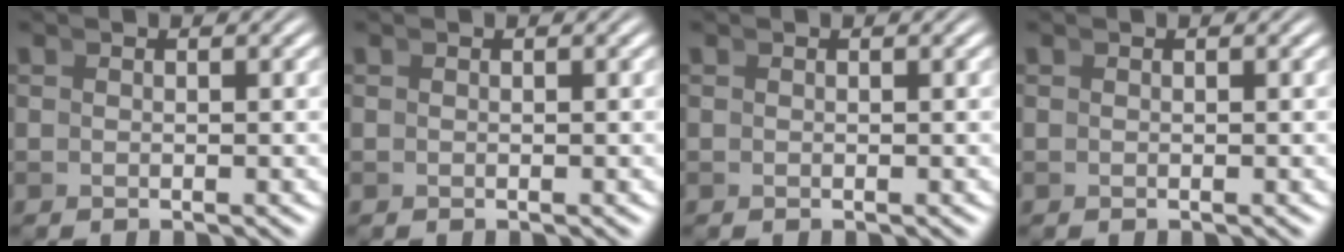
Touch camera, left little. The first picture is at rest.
{"total": 0.0}
{"total": 0.0}
{"total": 0.0}